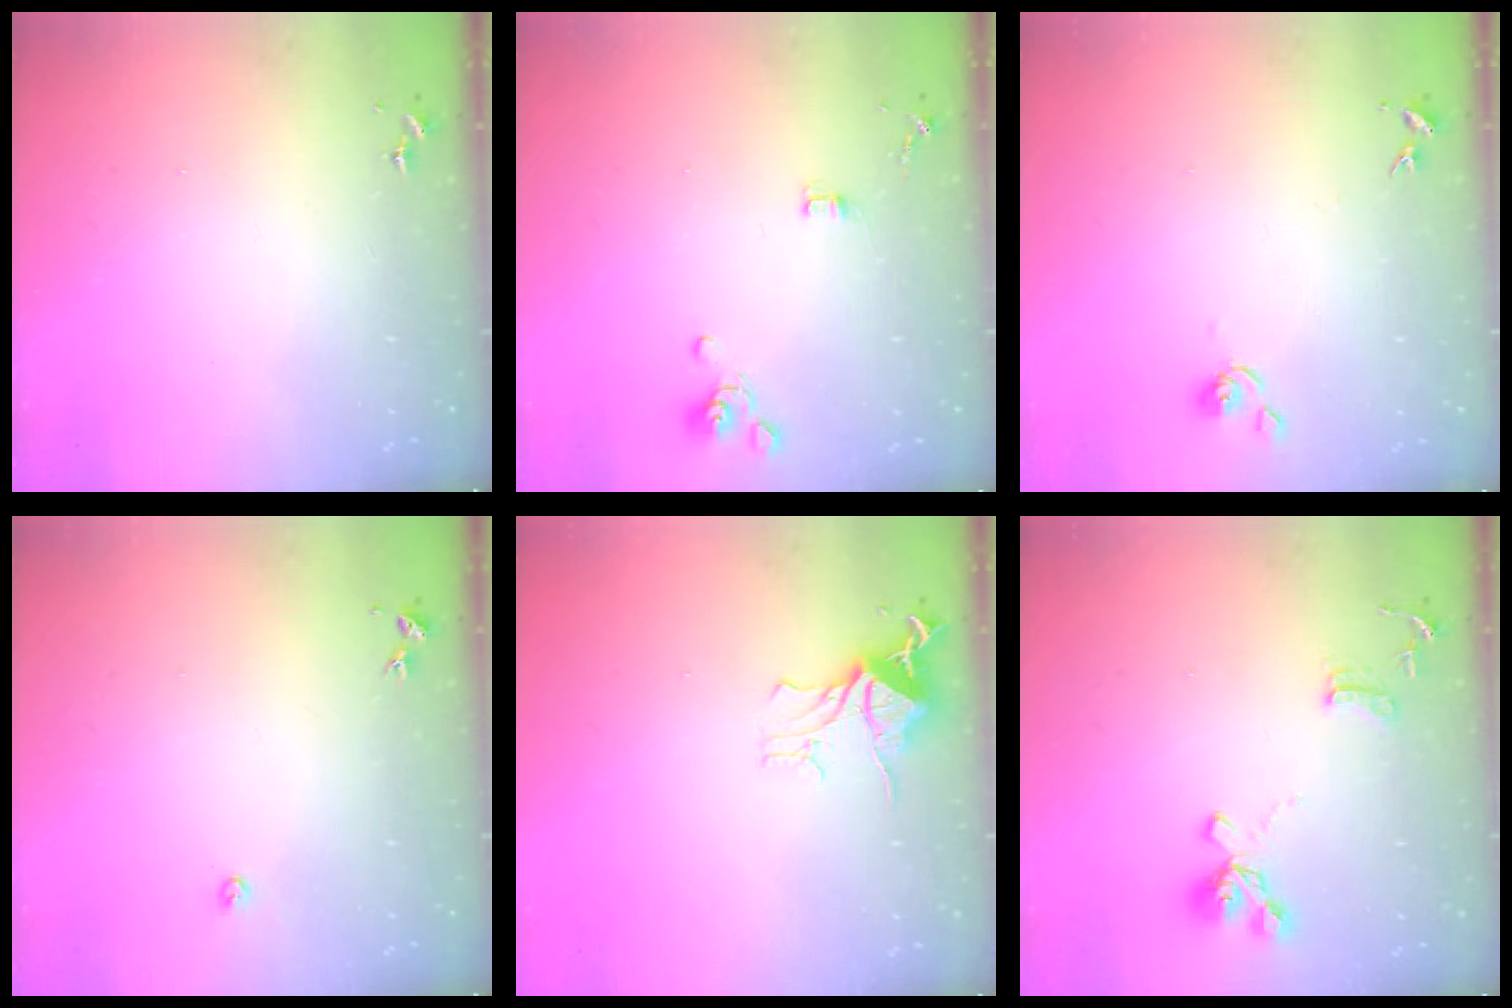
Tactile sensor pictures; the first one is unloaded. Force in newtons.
{"total": 4.7, "press": 4.2, "slide": 2.2}
{"total": 6.3, "press": 6.3, "slide": 0.5}
{"total": 2.2, "press": 2.2, "slide": 0.3}
{"total": 11.3, "press": 11.3, "slide": 0.9}
{"total": 14.7, "press": 14.6, "slide": 1.5}